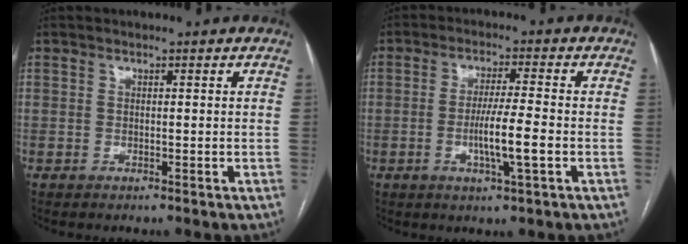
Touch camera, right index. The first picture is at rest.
{"total": 6.7, "force": [-1.7, -0.1, 6.4], "torque": [-0.118, -0.008, -0.031]}